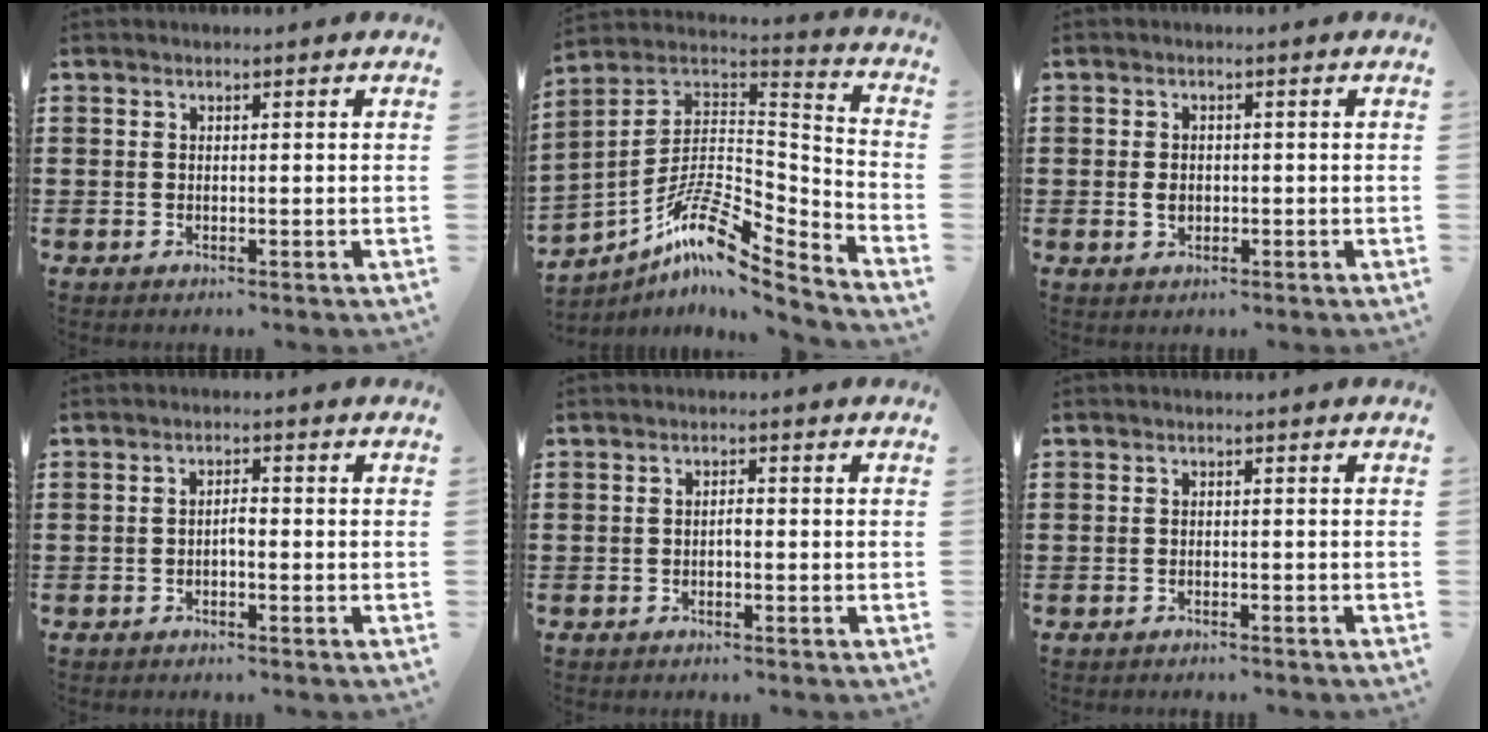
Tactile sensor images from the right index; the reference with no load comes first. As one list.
[{"total": 9.9, "force": [-6.3, 2.7, 7.1], "torque": [-0.156, -0.014, -0.131]}, {"total": 1.7, "force": [-0.3, 1.1, 1.2], "torque": [-0.027, 0.002, -0.007]}, {"total": 1.5, "force": [-0.6, 0.4, 1.4], "torque": [-0.027, 0.001, -0.012]}, {"total": 1.1, "force": [-0.4, 0.3, 1.0], "torque": [-0.021, -0.004, -0.007]}, {"total": 0.9, "force": [-0.9, 0.1, 0.0], "torque": [-0.002, 0.001, -0.020]}]